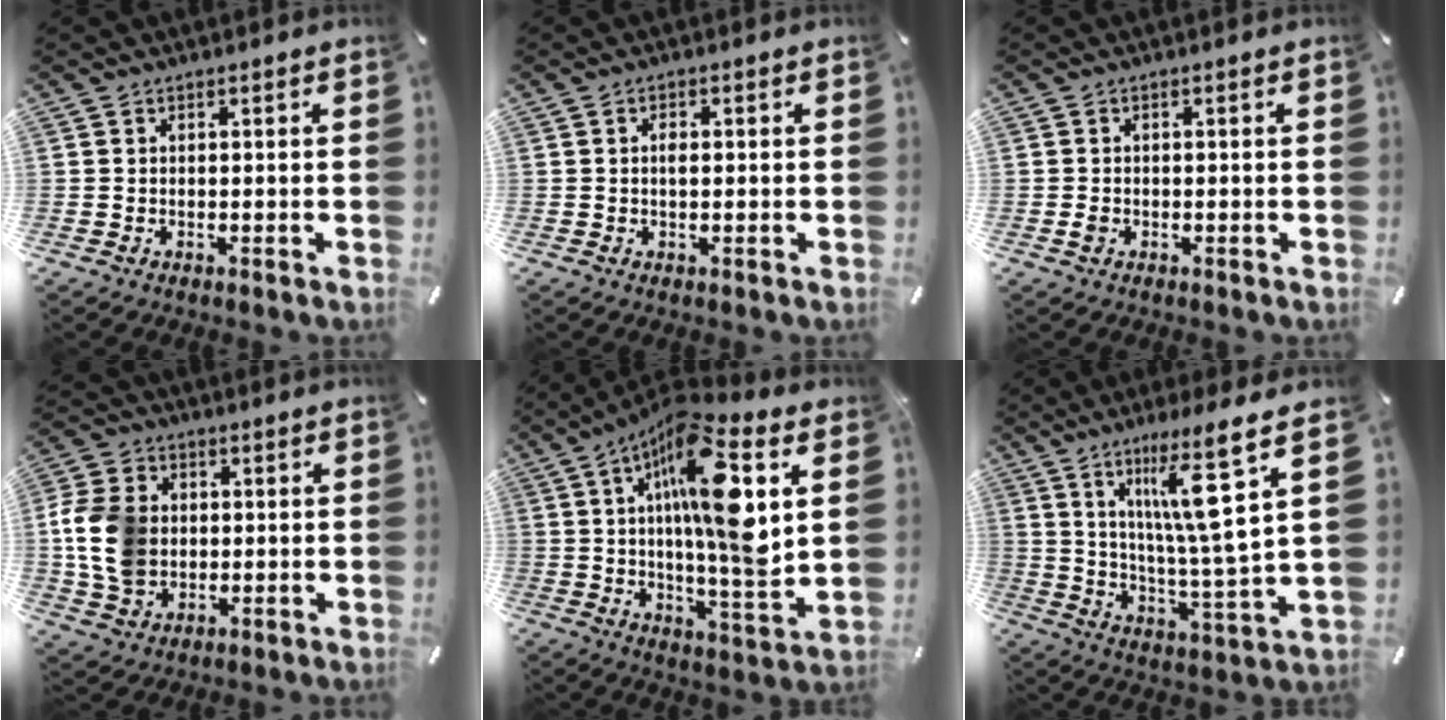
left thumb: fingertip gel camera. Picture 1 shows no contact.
{"total": 1.6, "force": [0.1, 0.7, 1.4], "torque": [-0.029, 0.003, 0.000]}
{"total": 1.0, "force": [-0.3, 0.8, 0.6], "torque": [-0.011, 0.003, -0.007]}
{"total": 12.4, "force": [0.2, 10.2, 7.0], "torque": [-0.161, 0.013, 0.004]}
{"total": 20.3, "force": [6.0, 5.3, 18.7], "torque": [-0.332, -0.029, 0.080]}
{"total": 16.0, "force": [8.5, 1.2, 13.5], "torque": [-0.221, -0.048, 0.121]}